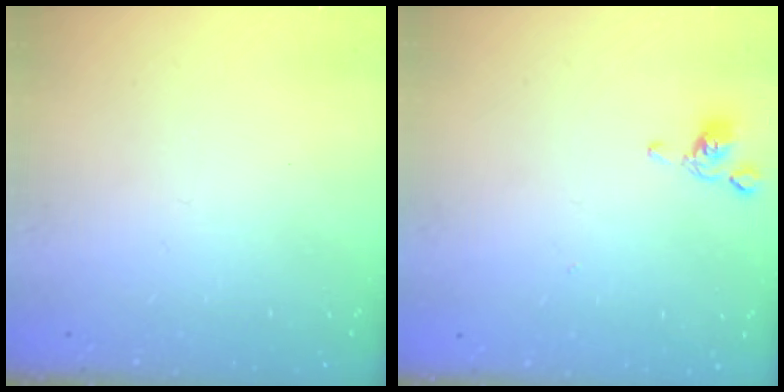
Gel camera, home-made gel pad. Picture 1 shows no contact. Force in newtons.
{"total": 2.0, "press": 2.0, "slide": 0.1}